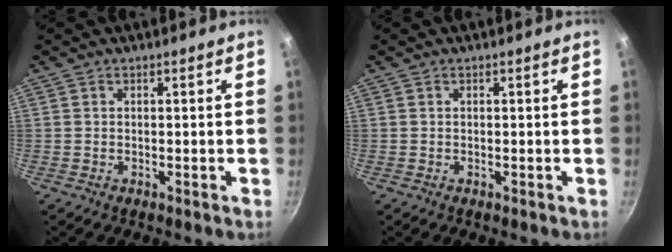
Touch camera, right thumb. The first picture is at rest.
{"total": 0.0}